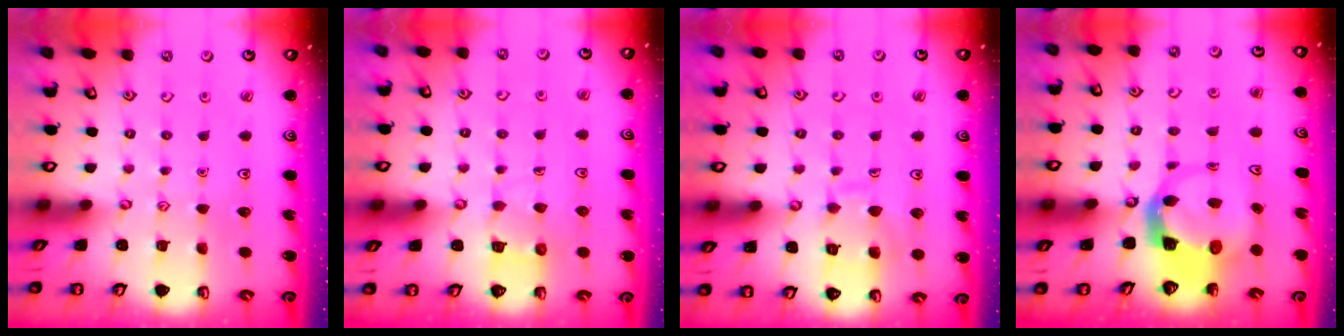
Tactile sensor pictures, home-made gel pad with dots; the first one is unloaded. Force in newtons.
{"total": 5.8, "press": 5.7, "slide": 0.5}
{"total": 9.0, "press": 9.0, "slide": 0.9}
{"total": 5.2, "press": 5.1, "slide": 0.6}